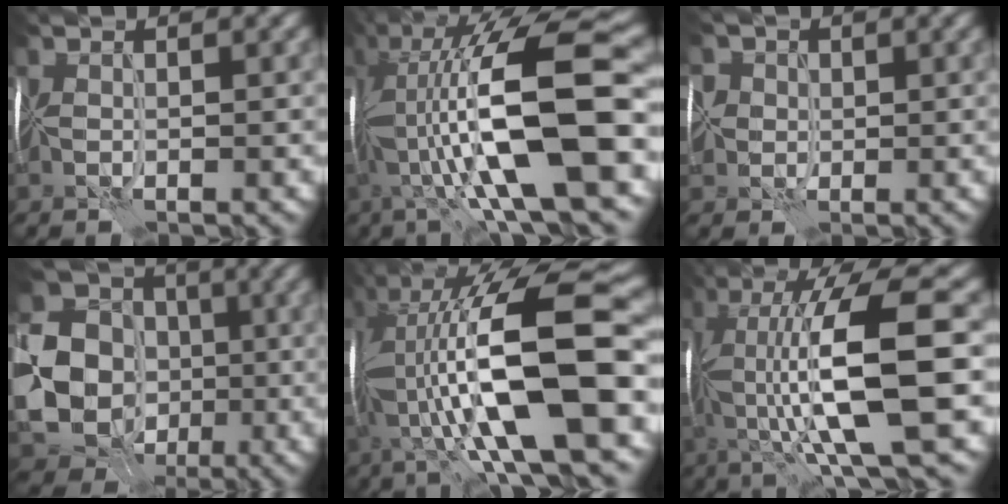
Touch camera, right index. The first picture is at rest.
{"total": 13.6, "force": [-1.5, 3.5, 13.0], "torque": [-0.239, 0.047, -0.017]}
{"total": 3.3, "force": [0.2, 3.3, 0.3], "torque": [0.010, 0.031, -0.021]}
{"total": 12.7, "force": [-1.7, 11.7, 4.5], "torque": [-0.117, 0.001, -0.035]}
{"total": 14.9, "force": [-1.4, 4.3, 14.2], "torque": [-0.269, 0.053, -0.015]}
{"total": 10.5, "force": [-0.7, 2.2, 10.3], "torque": [-0.181, 0.034, 0.000]}